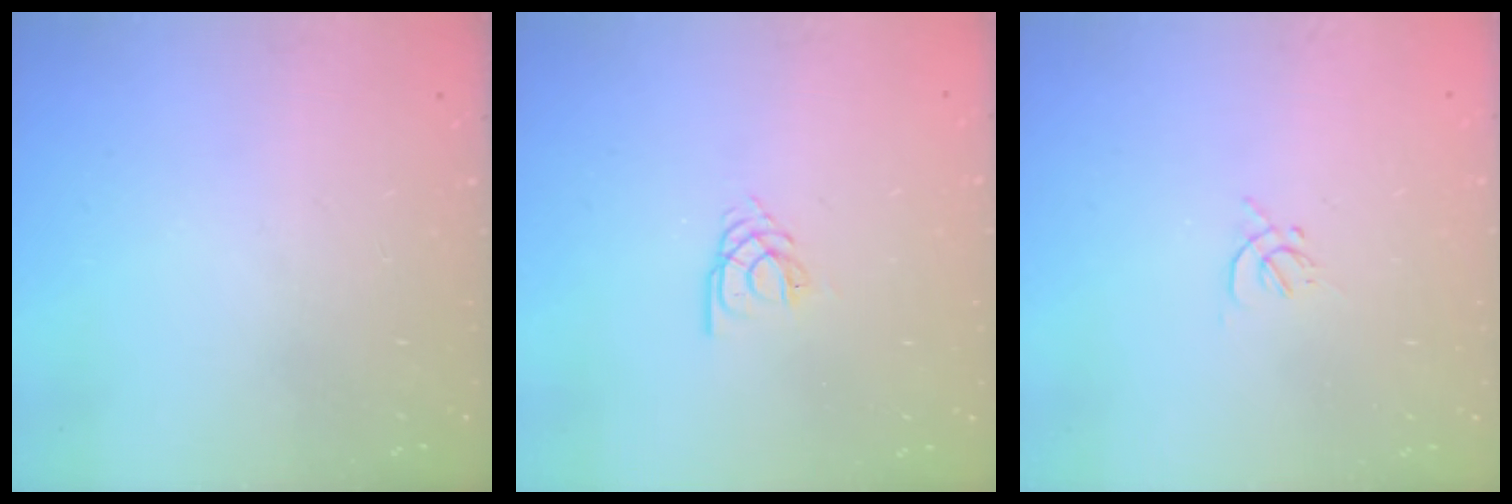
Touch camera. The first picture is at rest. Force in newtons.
{"total": 2.6, "press": 2.6, "slide": 0.3}
{"total": 1.7, "press": 1.7, "slide": 0.5}